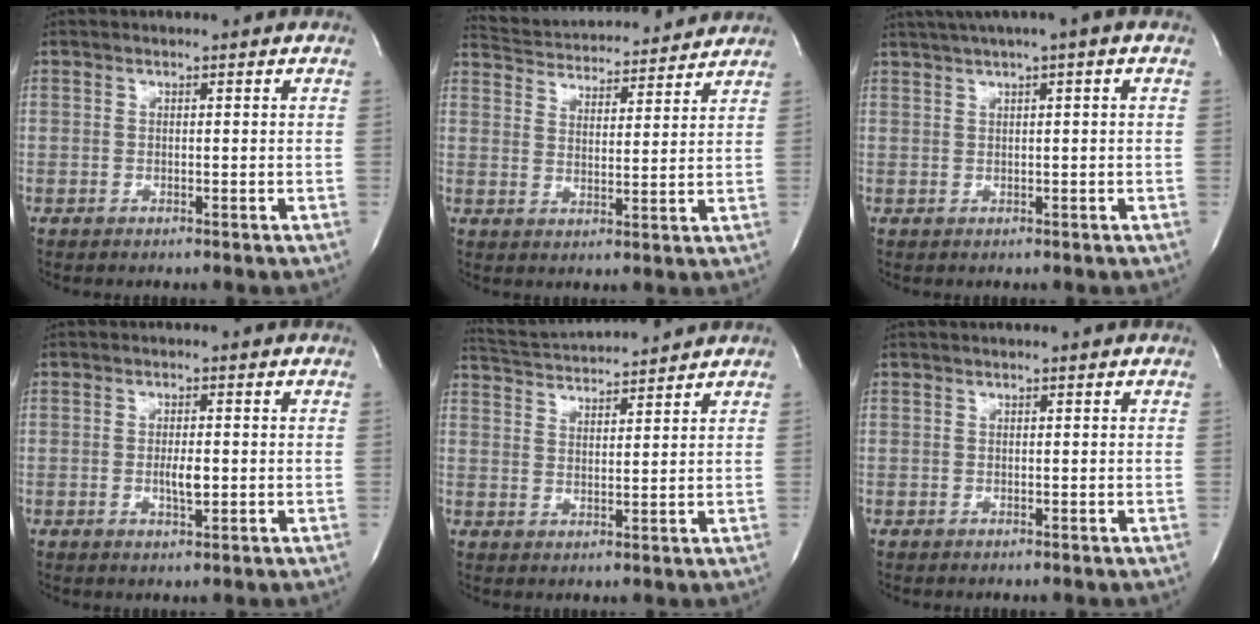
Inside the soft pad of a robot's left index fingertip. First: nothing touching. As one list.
[{"total": 15.4, "force": [14.8, 2.4, 3.5], "torque": [-0.063, 0.024, 0.214]}, {"total": 5.1, "force": [3.1, -0.5, 4.0], "torque": [-0.071, 0.025, 0.053]}, {"total": 2.8, "force": [-0.5, 0.8, 2.7], "torque": [-0.052, -0.002, -0.007]}, {"total": 9.1, "force": [8.9, -0.6, 2.1], "torque": [-0.053, 0.019, 0.147]}, {"total": 0.0}]